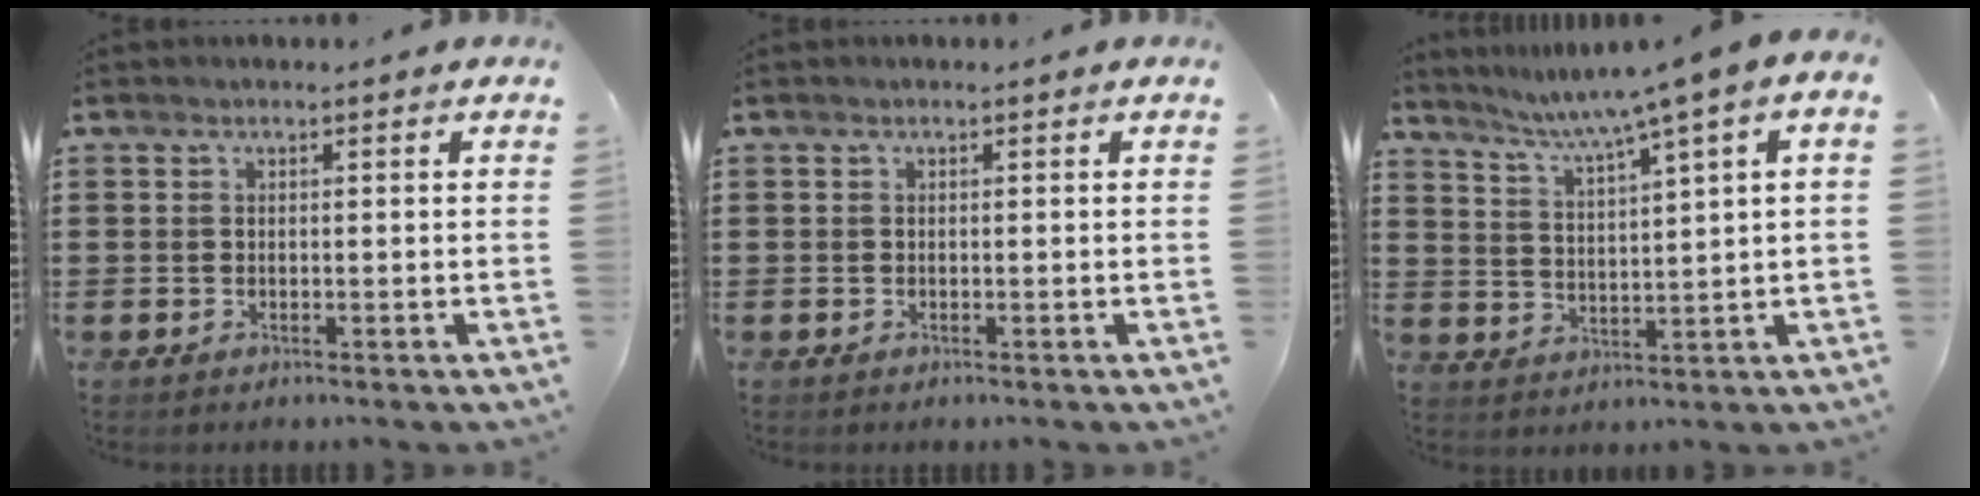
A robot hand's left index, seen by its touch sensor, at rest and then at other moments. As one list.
[{"total": 0.0}, {"total": 5.7, "force": [3.9, -0.5, 4.1], "torque": [-0.092, -0.028, 0.057]}]